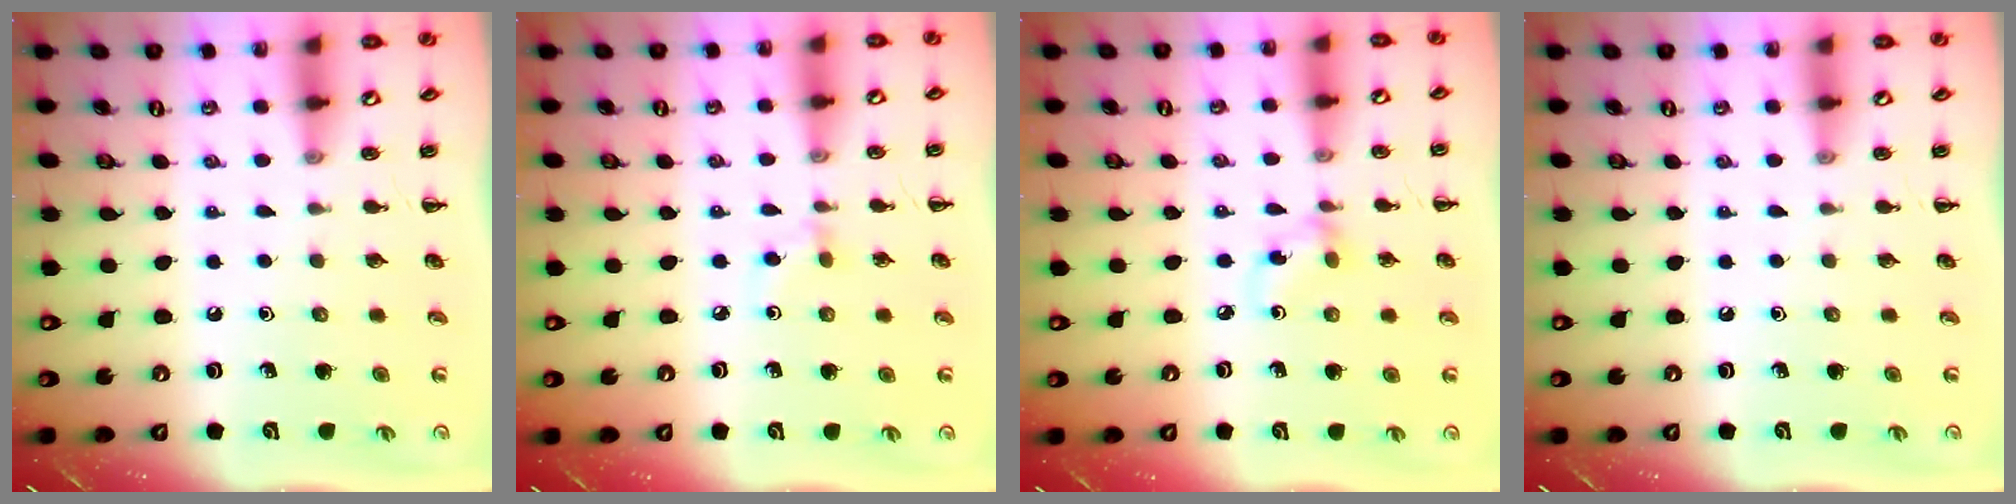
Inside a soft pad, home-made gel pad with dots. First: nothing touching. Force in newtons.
{"total": 3.7, "press": 3.4, "slide": 1.4}
{"total": 4.0, "press": 3.7, "slide": 1.4}
{"total": 0.0}